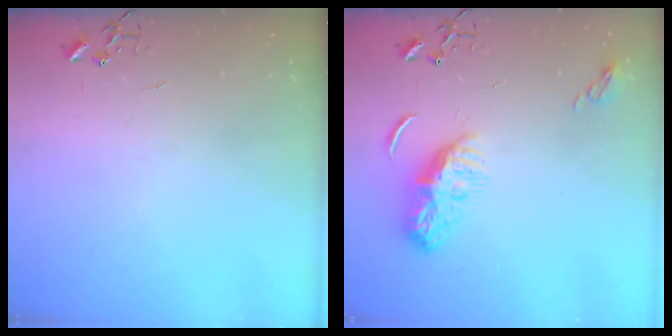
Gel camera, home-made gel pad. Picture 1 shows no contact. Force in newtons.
{"total": 8.5, "press": 8.5, "slide": 0.3}